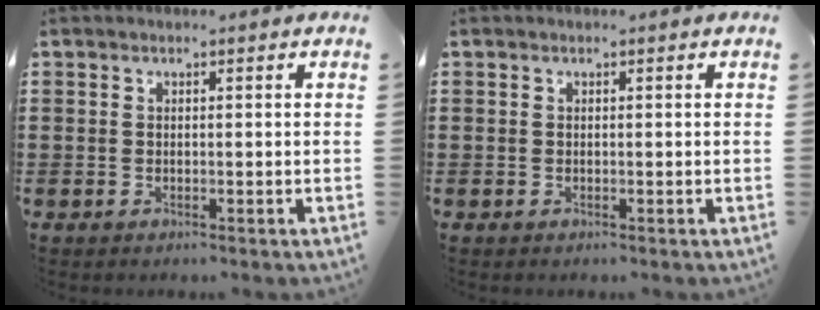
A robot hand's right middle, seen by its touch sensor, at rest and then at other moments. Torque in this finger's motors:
{"motor_torque": [-0.94, 0.04, 0.01, -0.01]}